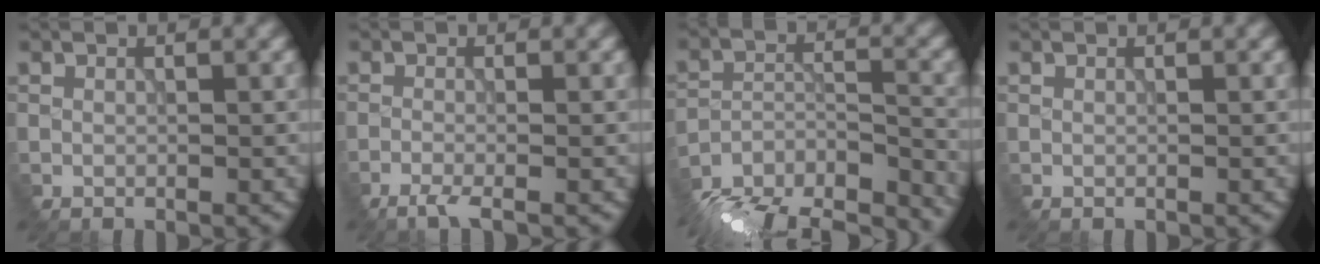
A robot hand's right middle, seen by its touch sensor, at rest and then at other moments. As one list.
[{"total": 2.4, "force": [-2.0, -0.1, 1.3], "torque": [-0.018, -0.004, -0.044]}, {"total": 17.8, "force": [-16.8, 4.7, 3.6], "torque": [-0.047, -0.001, -0.217]}, {"total": 0.0}]